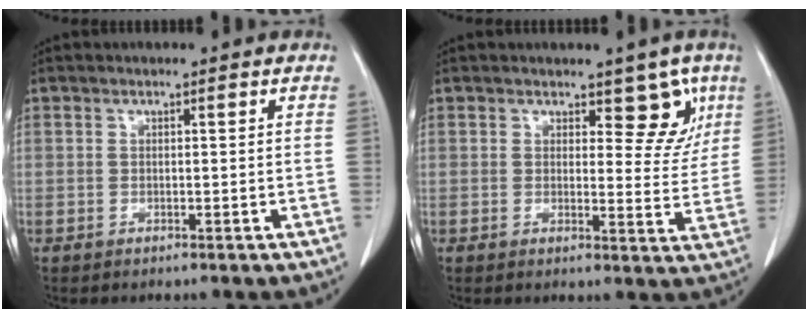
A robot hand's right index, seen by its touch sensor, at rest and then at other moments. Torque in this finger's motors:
{"motor_torque": [0.34, 0.34, 0.08, 0.01]}